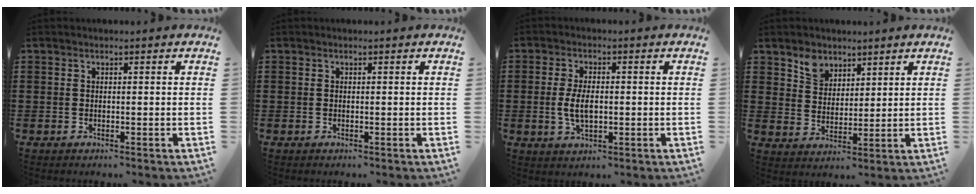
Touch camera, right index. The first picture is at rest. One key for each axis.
{"total": 0.0}
{"total": 4.8, "fx": -0.4, "fy": 2.3, "fz": 4.2, "tx": -0.092, "ty": 0.000, "tz": -0.012}
{"total": 4.6, "fx": 3.4, "fy": 3.0, "fz": 0.7, "tx": -0.021, "ty": 0.005, "tz": 0.065}